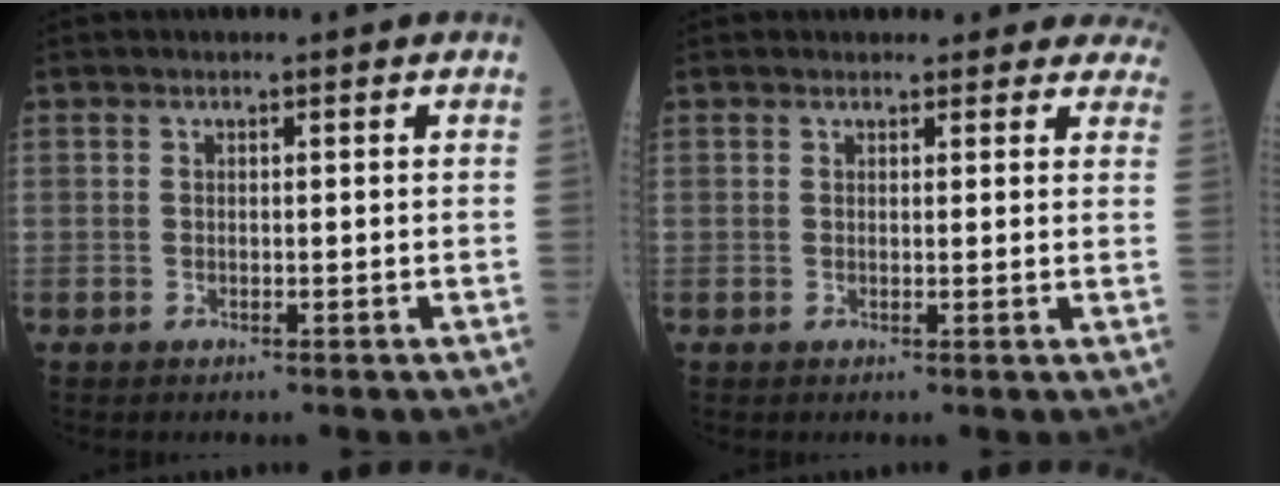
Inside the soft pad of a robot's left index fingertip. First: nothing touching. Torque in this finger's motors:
{"motor_torque": [0.75, -1.39, -0.23, -0.01]}